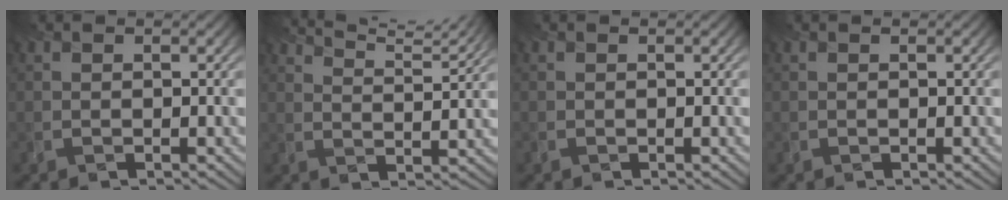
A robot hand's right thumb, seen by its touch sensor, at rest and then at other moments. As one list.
[{"total": 8.5, "force": [7.2, 1.3, 4.3], "torque": [-0.076, 0.009, 0.107]}, {"total": 0.0}, {"total": 0.0}]